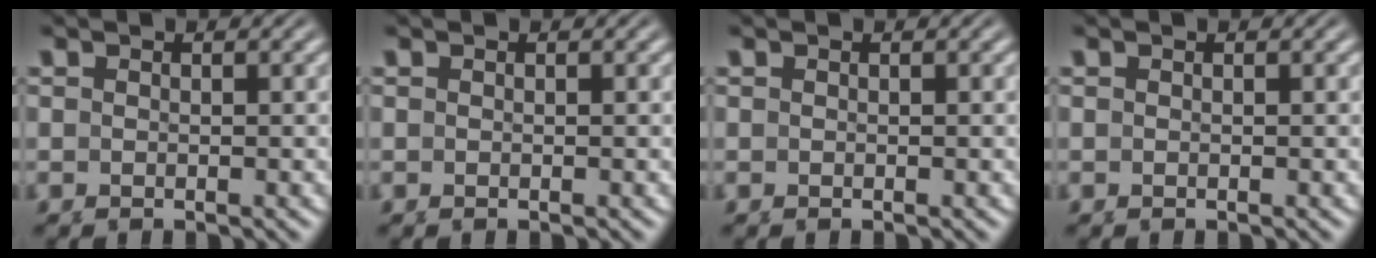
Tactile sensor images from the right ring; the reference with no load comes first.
{"total": 0.0}
{"total": 0.0}
{"total": 0.0}